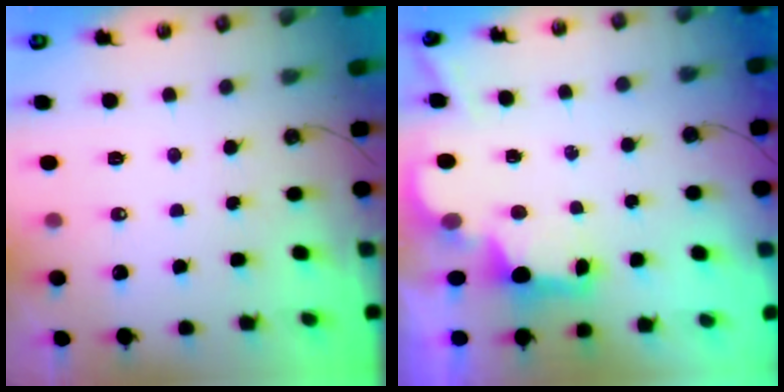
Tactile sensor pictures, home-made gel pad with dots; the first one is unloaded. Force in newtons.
{"total": 2.7, "press": 2.6, "slide": 0.9}